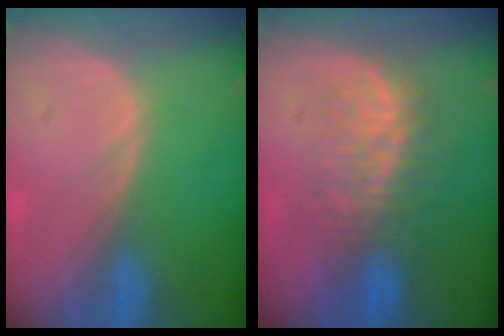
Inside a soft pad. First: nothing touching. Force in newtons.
{"total": 7.9, "press": 7.5, "slide": 2.3}